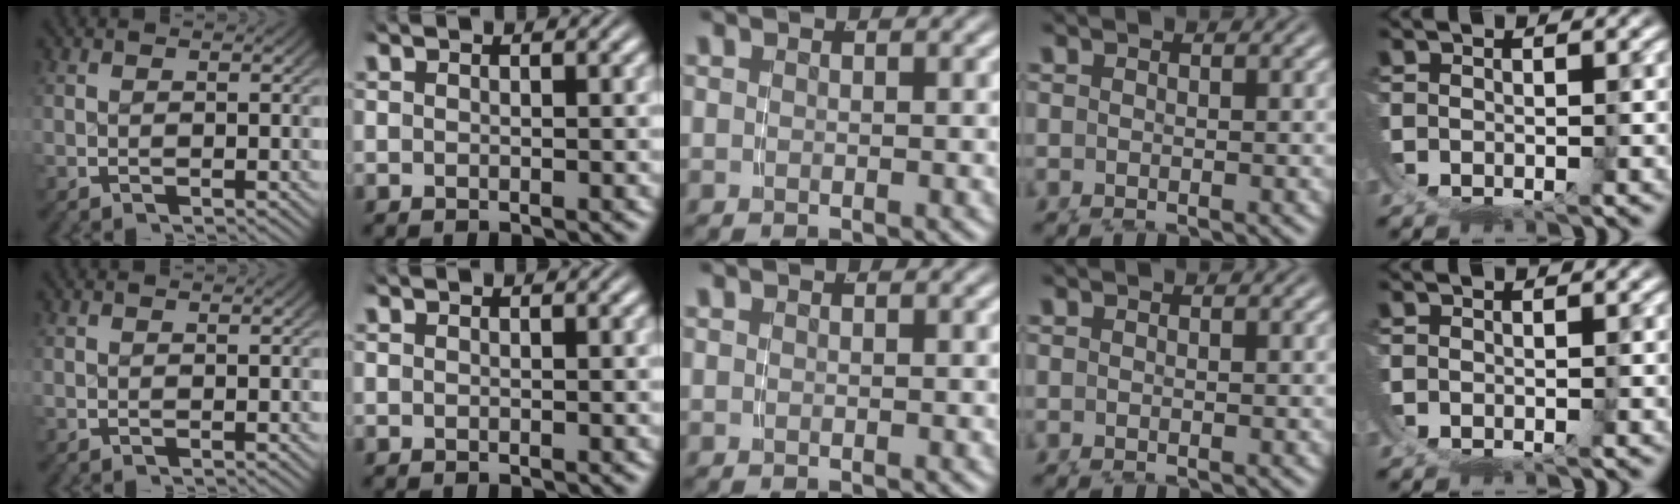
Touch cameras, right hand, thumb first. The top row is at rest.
{}